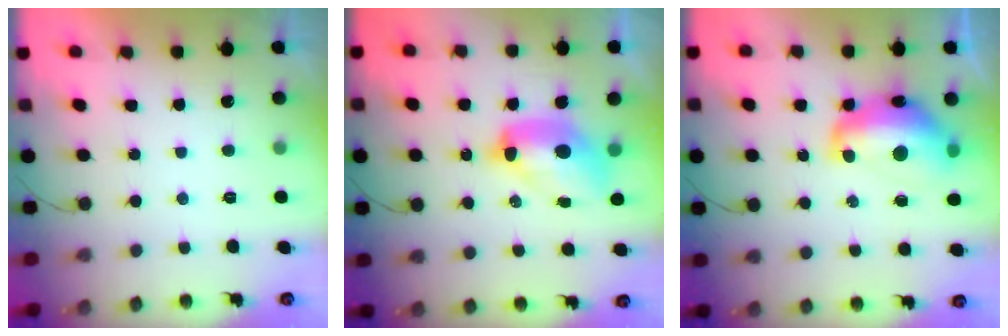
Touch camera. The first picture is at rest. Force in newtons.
{"total": 11.3, "press": 11.2, "slide": 1.1}
{"total": 15.0, "press": 15.0, "slide": 1.1}